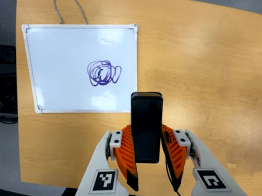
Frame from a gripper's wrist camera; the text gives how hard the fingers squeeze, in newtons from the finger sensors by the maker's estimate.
{"total": 5.2, "left": 3.6, "right": 6.8}